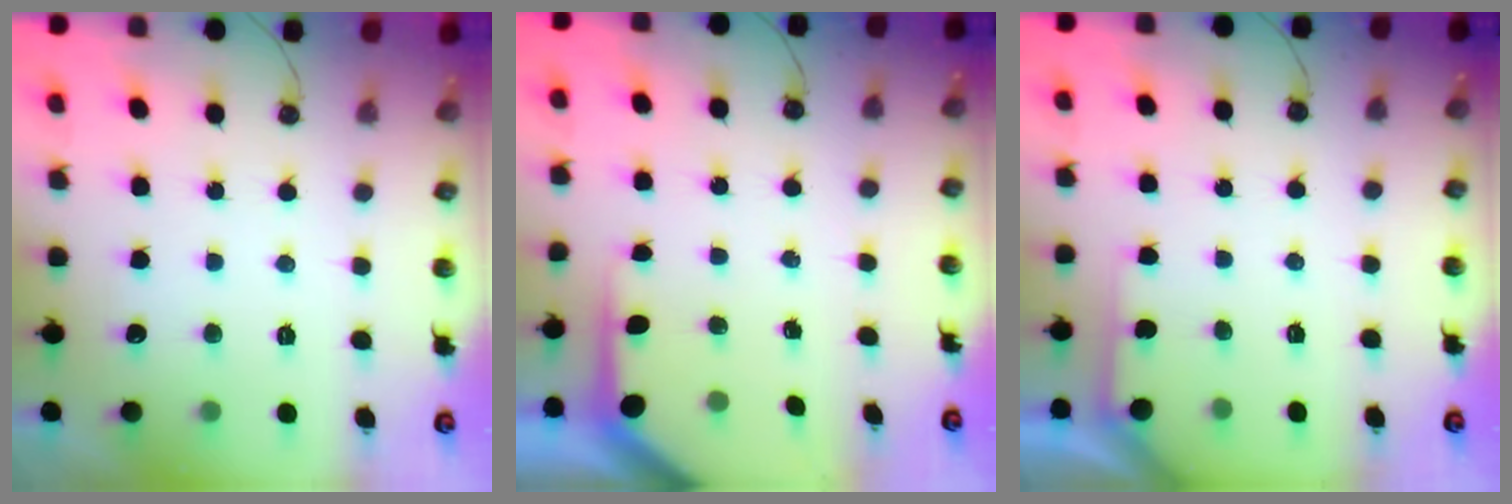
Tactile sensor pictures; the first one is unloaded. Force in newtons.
{"total": 4.1, "press": 4.1, "slide": 0.2}
{"total": 3.6, "press": 3.6, "slide": 0.3}